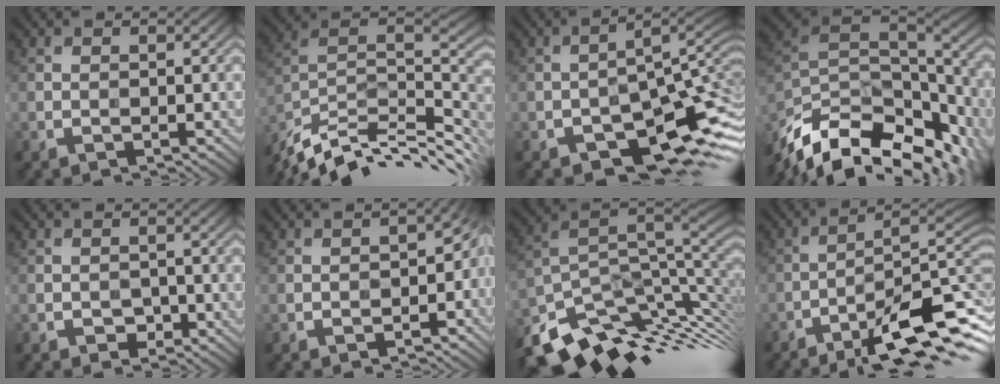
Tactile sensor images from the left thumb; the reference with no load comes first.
{"total": 13.7, "force": [-8.6, 5.2, 9.3], "torque": [-0.219, 0.008, -0.154]}
{"total": 10.3, "force": [-5.7, 3.6, 7.8], "torque": [-0.114, -0.005, -0.097]}
{"total": 15.4, "force": [-9.9, 6.7, 9.7], "torque": [-0.246, -0.021, -0.153]}
{"total": 1.8, "force": [-1.0, 1.1, 1.0], "torque": [-0.015, 0.002, -0.016]}
{"total": 7.1, "force": [-2.6, 4.4, 5.0], "torque": [-0.047, -0.027, -0.034]}
{"total": 13.5, "force": [-3.6, 7.7, 10.5], "torque": [-0.221, -0.010, -0.056]}
{"total": 12.7, "force": [-7.6, 2.1, 9.9], "torque": [-0.167, 0.008, -0.120]}